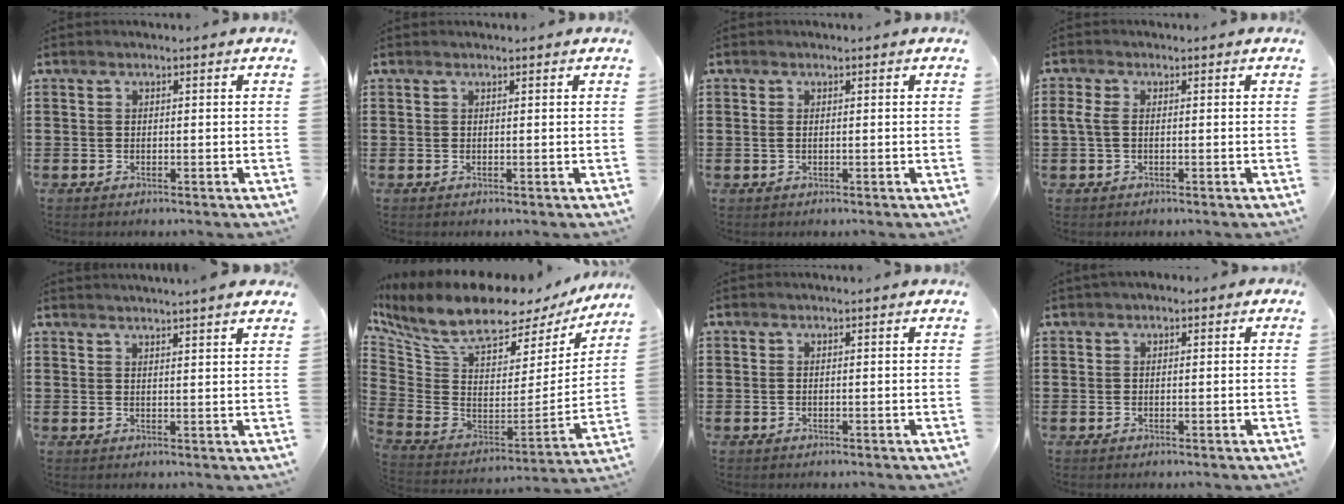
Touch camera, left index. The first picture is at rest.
{"total": 0.0}
{"total": 1.0, "force": [0.0, 0.5, 0.9], "torque": [-0.018, 0.002, -0.001]}
{"total": 2.6, "force": [-0.2, 1.4, 2.2], "torque": [-0.066, -0.004, -0.011]}
{"total": 2.5, "force": [2.4, -0.7, 0.5], "torque": [-0.015, -0.008, 0.046]}
{"total": 10.0, "force": [8.1, 2.8, 5.3], "torque": [-0.141, -0.059, 0.143]}
{"total": 0.0}
{"total": 0.9, "force": [0.2, 0.6, 0.6], "torque": [-0.014, 0.006, 0.002]}